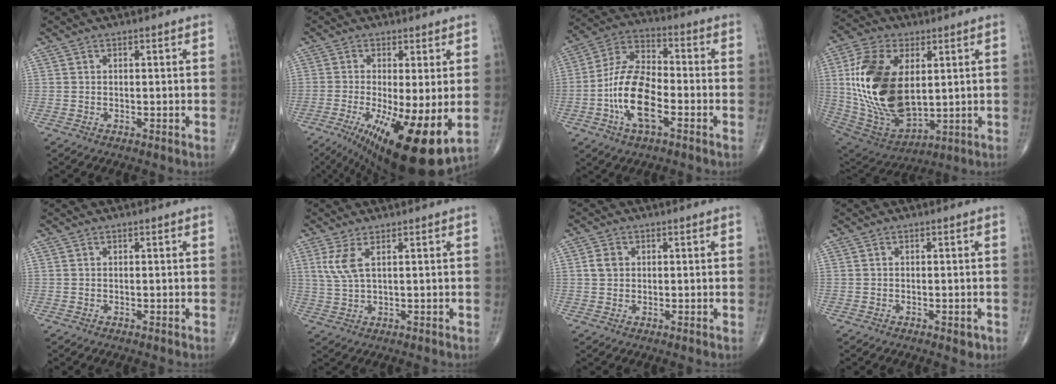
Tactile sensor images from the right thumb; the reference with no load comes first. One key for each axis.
{"total": 16.4, "fx": -4.3, "fy": 4.4, "fz": 15.1, "tx": -0.238, "ty": -0.028, "tz": -0.054}
{"total": 14.1, "fx": -4.2, "fy": 6.5, "fz": 11.9, "tx": -0.232, "ty": 0.030, "tz": -0.085}
{"total": 23.5, "fx": 3.1, "fy": 13.6, "fz": 18.9, "tx": -0.359, "ty": -0.022, "tz": 0.068}
{"total": 0.0}
{"total": 4.3, "fx": 1.7, "fy": 1.2, "fz": 3.8, "tx": -0.096, "ty": -0.004, "tz": 0.043}
{"total": 2.6, "fx": 0.5, "fy": 2.2, "fz": 1.4, "tx": -0.019, "ty": 0.002, "tz": 0.008}
{"total": 1.7, "fx": -0.8, "fy": 0.9, "fz": 1.3, "tx": -0.012, "ty": -0.001, "tz": -0.008}